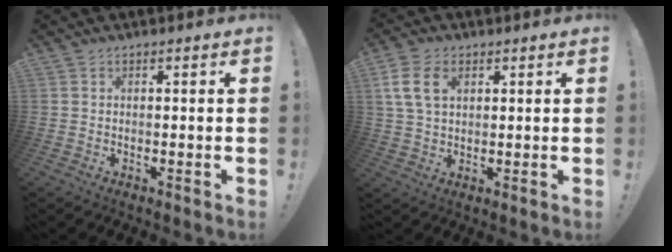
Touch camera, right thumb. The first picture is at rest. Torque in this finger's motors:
{"motor_torque": [0.06, 0.19, -0.25, 0.00, 0.12]}